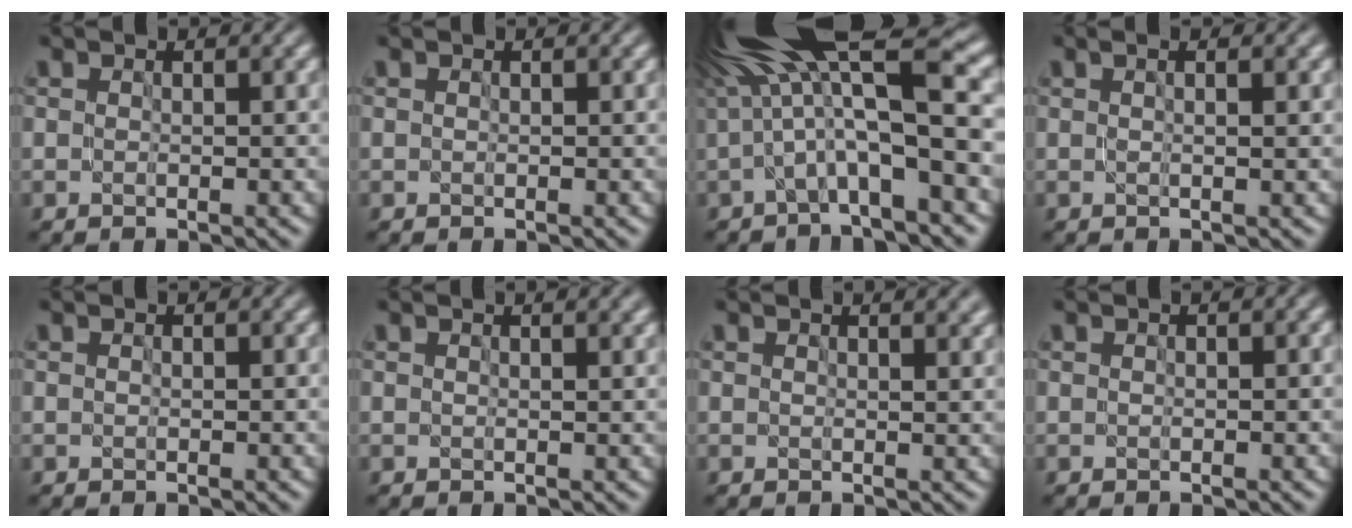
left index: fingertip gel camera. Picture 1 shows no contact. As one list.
[{"total": 0.0}, {"total": 12.2, "force": [2.3, 3.2, 11.5], "torque": [-0.199, 0.024, 0.039]}, {"total": 2.2, "force": [1.0, 0.8, 1.8], "torque": [-0.013, -0.001, -0.006]}, {"total": 0.0}, {"total": 1.5, "force": [1.1, 0.4, 0.9], "torque": [-0.010, 0.000, 0.010]}, {"total": 2.2, "force": [1.7, 0.7, 1.1], "torque": [-0.005, 0.000, 0.017]}, {"total": 0.8, "force": [0.1, 0.2, 0.7], "torque": [-0.014, 0.004, 0.002]}]